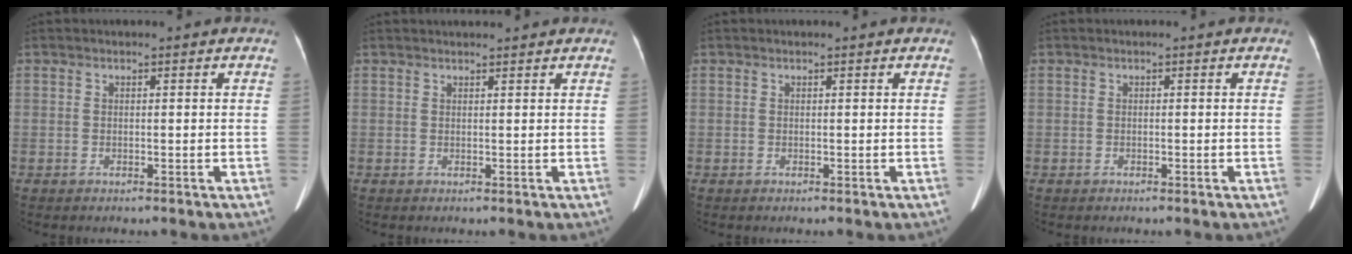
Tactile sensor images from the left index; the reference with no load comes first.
{"total": 4.0, "force": [3.8, 0.2, 1.1], "torque": [-0.014, 0.024, 0.048]}
{"total": 0.8, "force": [0.7, -0.1, 0.3], "torque": [-0.007, 0.005, 0.011]}
{"total": 0.0}